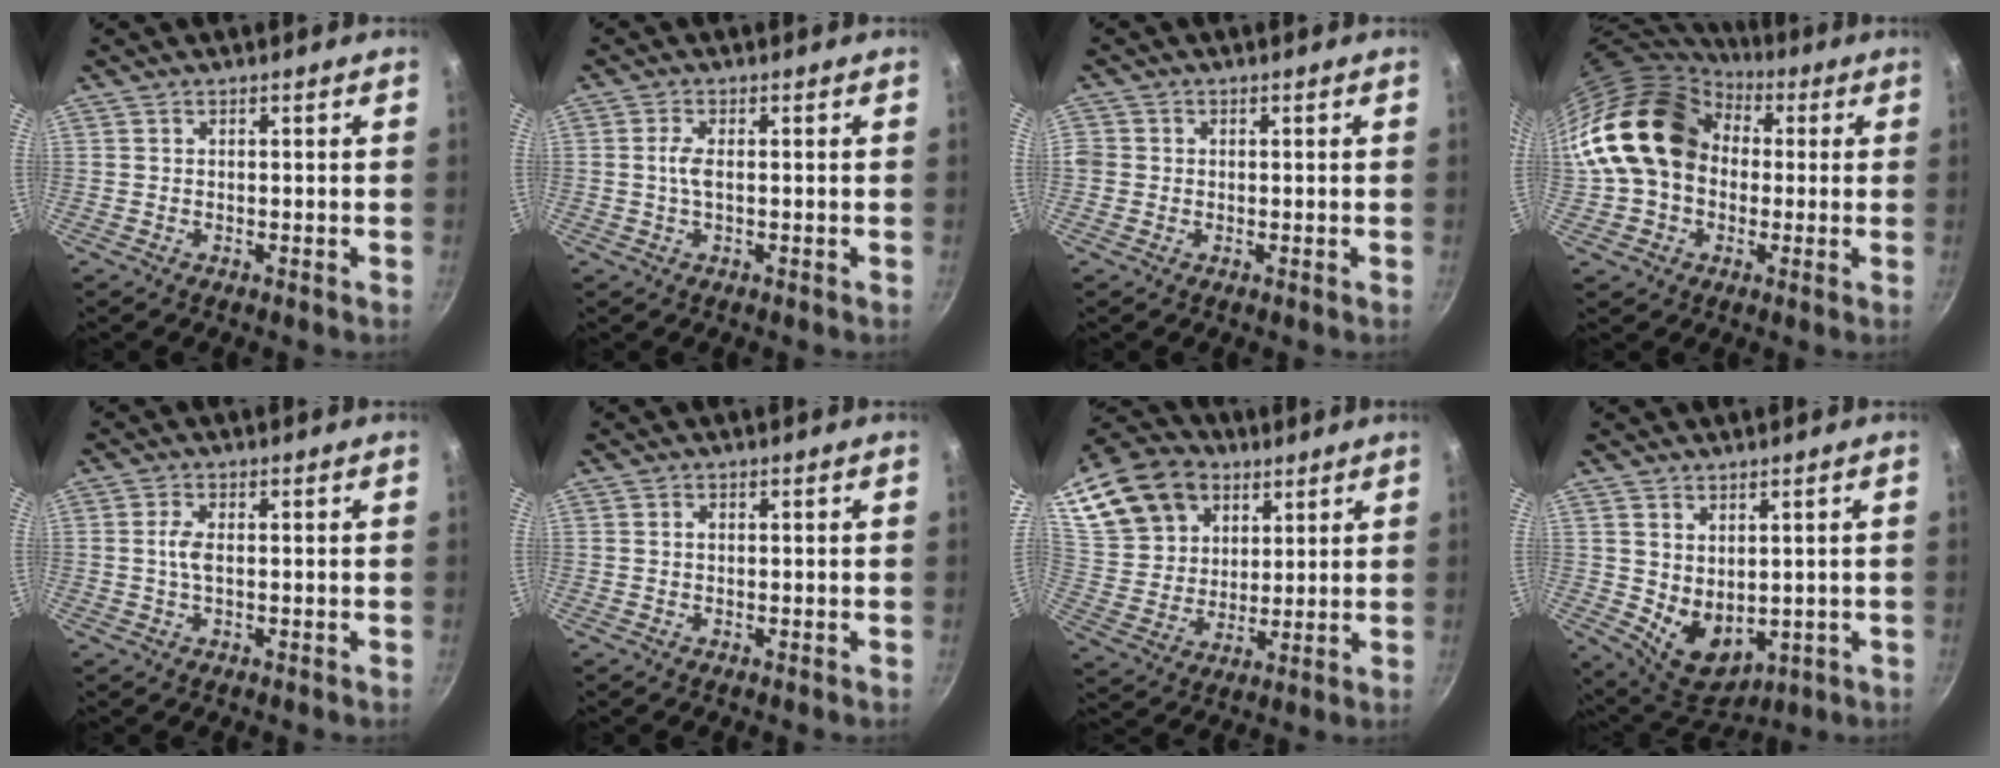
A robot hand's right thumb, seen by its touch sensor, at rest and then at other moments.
{"total": 2.6, "force": [0.0, 0.9, 2.4], "torque": [-0.059, 0.003, -0.004]}
{"total": 2.3, "force": [-0.4, 2.2, 0.7], "torque": [-0.009, 0.003, -0.011]}
{"total": 18.7, "force": [2.9, 14.7, 11.3], "torque": [-0.183, 0.040, 0.045]}
{"total": 2.9, "force": [0.0, 1.2, 2.6], "torque": [-0.061, 0.004, -0.003]}
{"total": 0.5, "force": [0.0, 0.4, 0.3], "torque": [-0.006, 0.003, 0.002]}
{"total": 23.6, "force": [11.8, 17.3, 10.9], "torque": [-0.236, 0.006, 0.225]}
{"total": 8.8, "force": [1.0, 6.2, 6.2], "torque": [-0.074, -0.026, 0.041]}